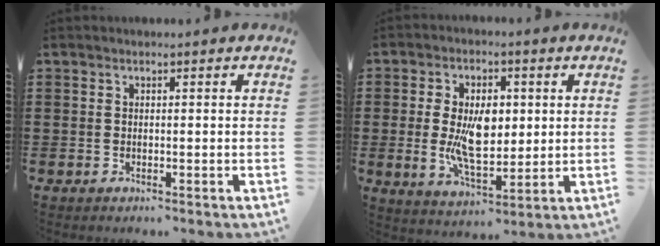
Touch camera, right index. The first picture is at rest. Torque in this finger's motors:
{"motor_torque": [2.14, 0.00, 0.32, 0.06]}